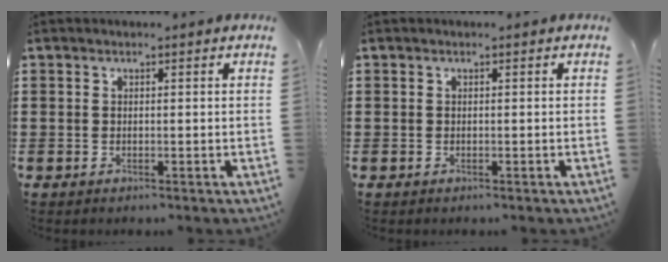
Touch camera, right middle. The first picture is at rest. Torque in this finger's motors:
{"motor_torque": [0.98, -0.18, 0.00, -0.01]}